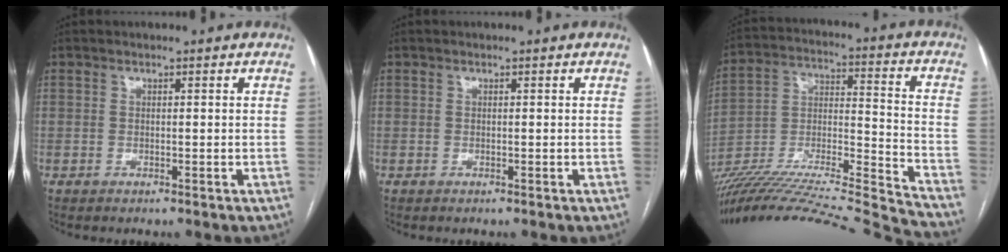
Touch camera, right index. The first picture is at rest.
{"total": 0.0}
{"total": 31.7, "force": [-29.2, -1.2, 12.4], "torque": [-0.182, -0.042, -0.454]}